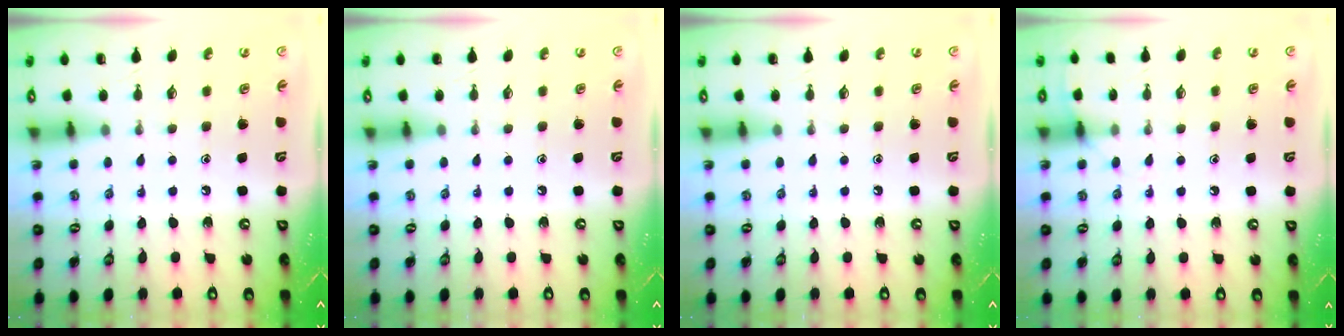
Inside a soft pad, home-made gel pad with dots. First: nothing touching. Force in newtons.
{"total": 0.0}
{"total": 0.0}
{"total": 5.0, "press": 5.0, "slide": 0.6}